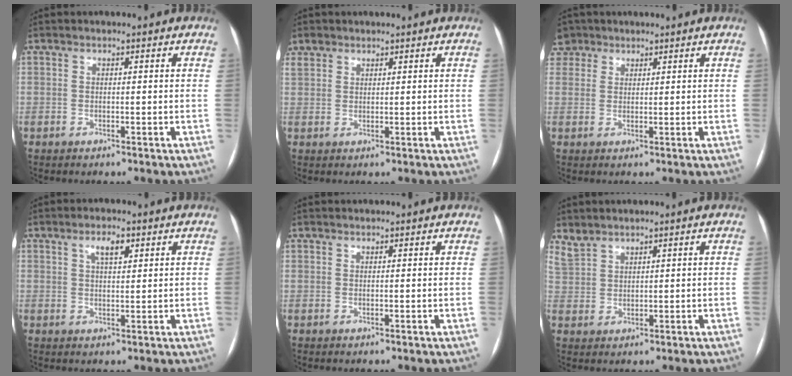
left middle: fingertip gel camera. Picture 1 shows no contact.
{"total": 2.6, "force": [1.9, 1.7, 0.4], "torque": [-0.014, 0.013, 0.039]}
{"total": 4.4, "force": [2.8, 3.3, 0.0], "torque": [0.002, 0.015, 0.054]}
{"total": 3.2, "force": [1.7, 1.1, 2.5], "torque": [-0.046, 0.005, 0.029]}
{"total": 1.4, "force": [1.3, 0.2, 0.3], "torque": [-0.004, 0.014, 0.024]}
{"total": 3.3, "force": [3.0, 1.3, 0.2], "torque": [-0.008, 0.011, 0.067]}